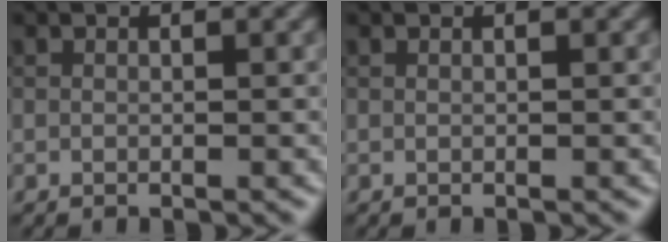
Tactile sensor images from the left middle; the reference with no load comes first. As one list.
[{"total": 0.0}]